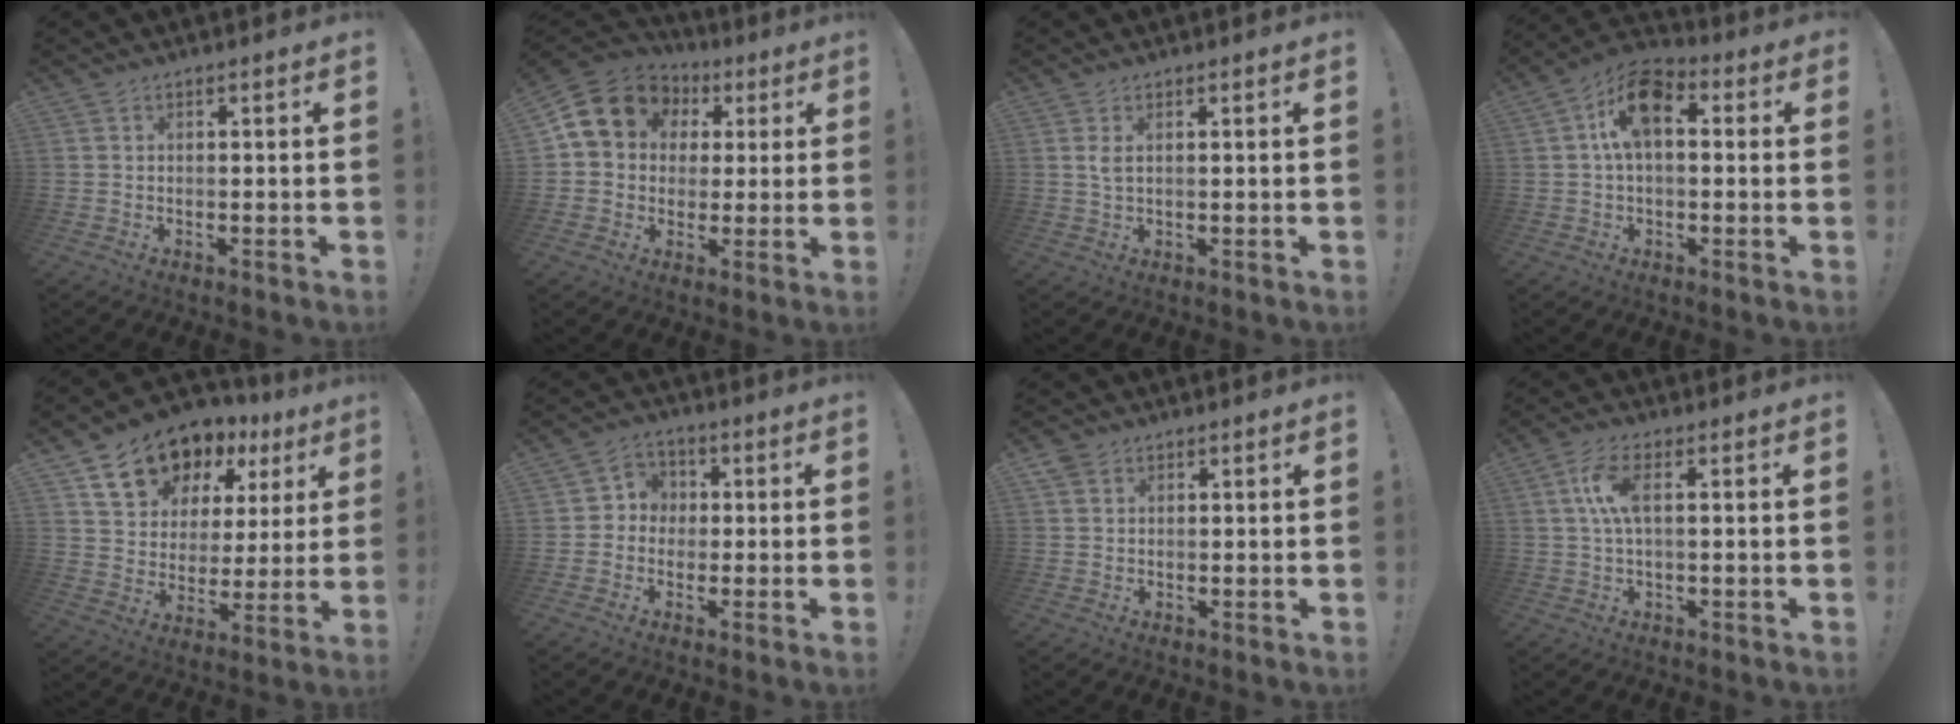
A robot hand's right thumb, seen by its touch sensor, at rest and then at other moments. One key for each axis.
{"total": 13.9, "fx": 4.5, "fy": 11.6, "fz": 6.3, "tx": -0.090, "ty": -0.008, "tz": 0.094}
{"total": 2.1, "fx": 0.8, "fy": 0.4, "fz": 1.9, "tx": -0.031, "ty": 0.000, "tz": 0.012}
{"total": 11.9, "fx": 2.7, "fy": 7.1, "fz": 9.1, "tx": -0.154, "ty": 0.013, "tz": 0.054}
{"total": 16.3, "fx": 10.7, "fy": 10.4, "fz": 6.5, "tx": -0.103, "ty": -0.063, "tz": 0.205}
{"total": 5.6, "fx": -1.1, "fy": 5.3, "fz": 1.2, "tx": -0.023, "ty": 0.020, "tz": -0.016}
{"total": 3.2, "fx": 1.8, "fy": 2.5, "fz": 0.9, "tx": -0.009, "ty": -0.007, "tz": 0.032}
{"total": 7.5, "fx": 1.2, "fy": 2.9, "fz": 6.8, "tx": -0.133, "ty": -0.002, "tz": 0.019}